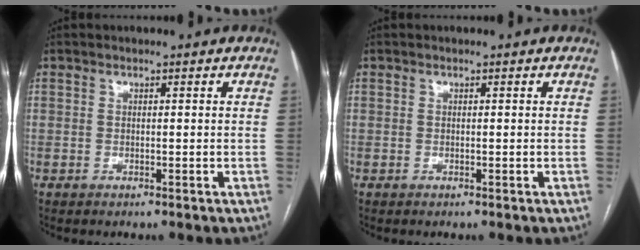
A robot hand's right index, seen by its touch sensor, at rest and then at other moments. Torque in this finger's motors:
{"motor_torque": [0.00, 0.00, 0.00, 0.01]}